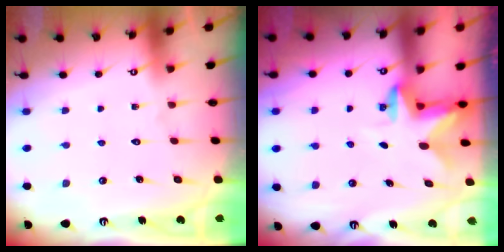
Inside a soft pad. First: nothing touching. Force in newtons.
{"total": 2.7, "press": 2.7, "slide": 0.5}